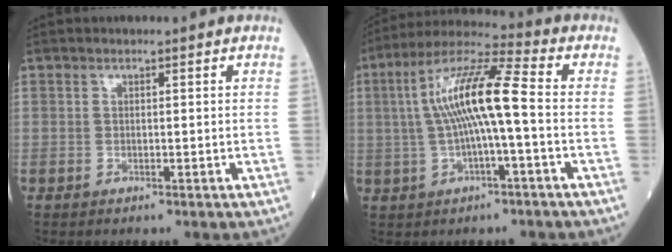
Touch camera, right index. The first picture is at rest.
{"total": 12.0, "force": [0.1, 1.1, 12.0], "torque": [-0.228, 0.027, -0.004]}